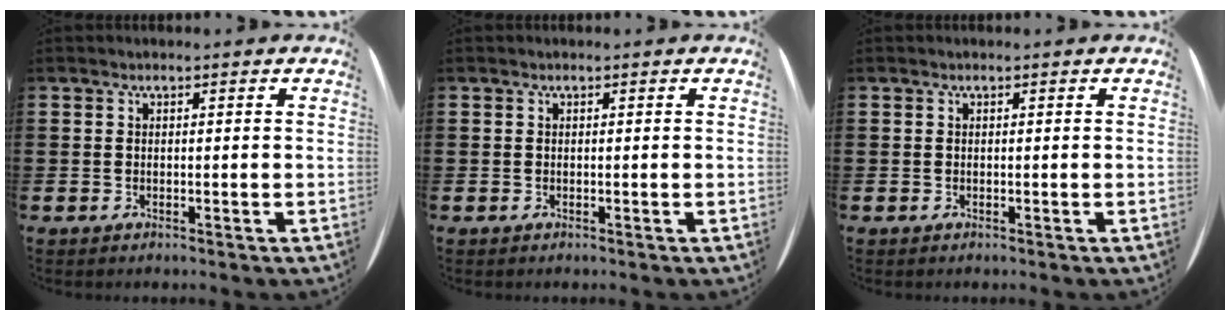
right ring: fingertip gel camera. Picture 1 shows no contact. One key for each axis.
{"total": 0.0}
{"total": 0.0}